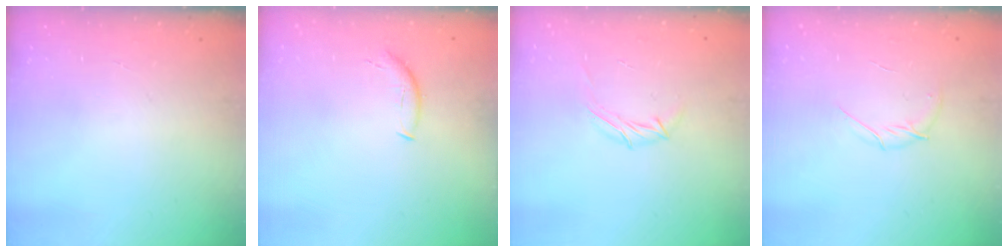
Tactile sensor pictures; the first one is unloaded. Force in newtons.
{"total": 6.6, "press": 6.6, "slide": 0.6}
{"total": 6.0, "press": 6.0, "slide": 0.4}
{"total": 6.6, "press": 6.3, "slide": 2.0}